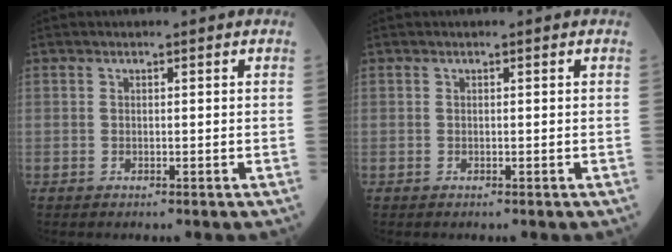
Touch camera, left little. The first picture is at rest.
{"total": 0.0}